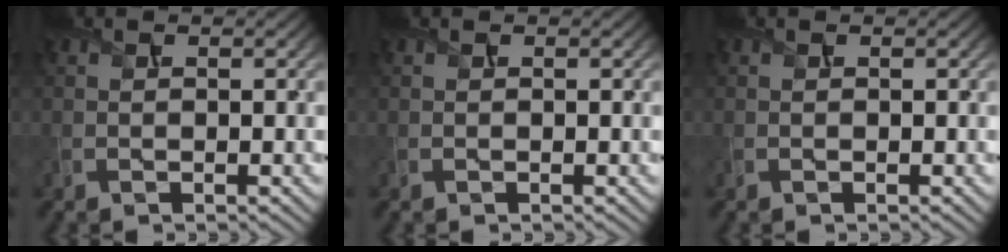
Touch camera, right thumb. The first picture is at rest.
{"total": 0.0}
{"total": 0.0}